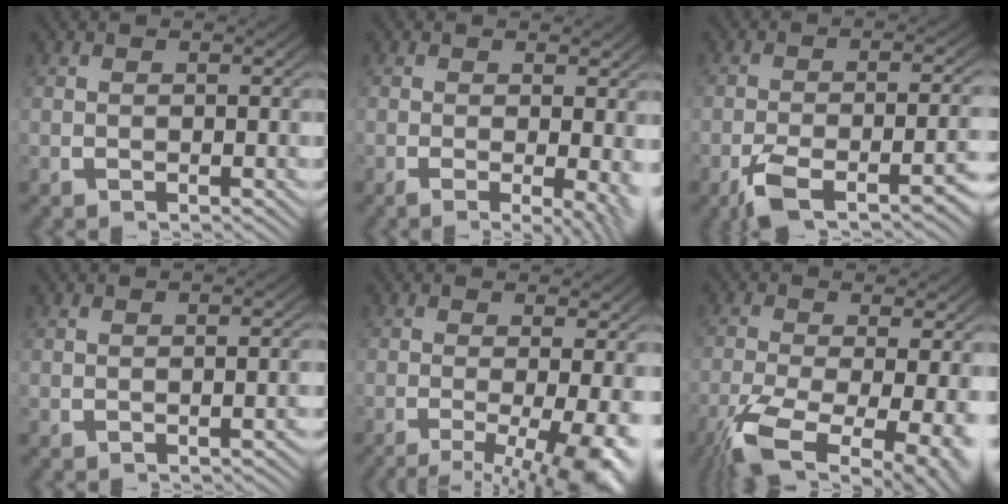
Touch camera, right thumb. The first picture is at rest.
{"total": 4.0, "force": [-1.3, 1.5, 3.5], "torque": [-0.047, -0.026, -0.013]}
{"total": 6.0, "force": [-3.8, 2.0, 4.2], "torque": [-0.073, -0.012, -0.054]}
{"total": 0.8, "force": [-0.7, 0.1, 0.3], "torque": [-0.008, 0.002, -0.010]}
{"total": 8.6, "force": [-3.9, 3.7, 6.7], "torque": [-0.103, -0.039, -0.045]}
{"total": 11.2, "force": [-4.7, 5.6, 8.5], "torque": [-0.173, -0.051, -0.051]}